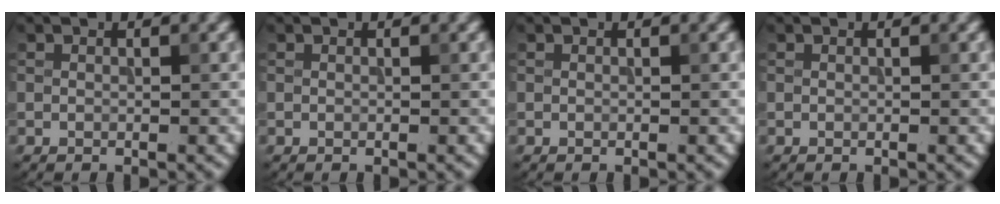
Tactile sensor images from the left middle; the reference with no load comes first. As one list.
[{"total": 0.0}, {"total": 0.0}, {"total": 0.0}]